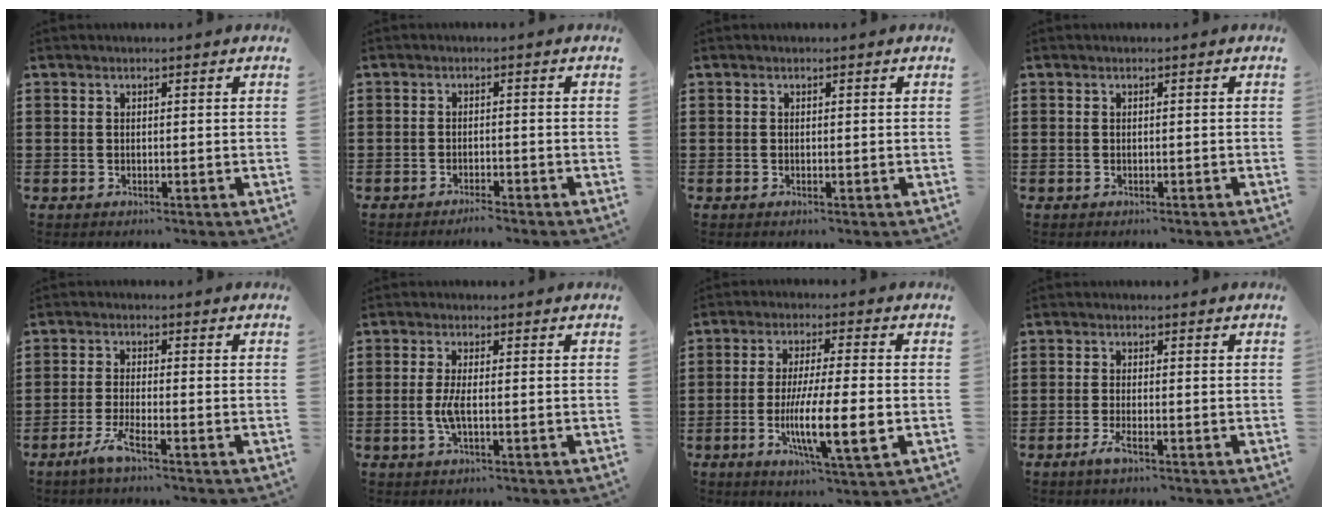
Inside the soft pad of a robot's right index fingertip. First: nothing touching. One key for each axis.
{"total": 1.7, "fx": -1.6, "fy": -0.1, "fz": 0.6, "tx": -0.012, "ty": 0.001, "tz": -0.031}
{"total": 0.0}
{"total": 0.0}
{"total": 4.0, "fx": -2.5, "fy": -0.2, "fz": 3.2, "tx": -0.074, "ty": -0.018, "tz": -0.047}
{"total": 3.3, "fx": -0.7, "fy": 0.7, "fz": 3.2, "tx": -0.079, "ty": -0.009, "tz": -0.020}
{"total": 11.6, "fx": -2.6, "fy": 1.6, "fz": 11.2, "tx": -0.212, "ty": -0.019, "tz": -0.045}
{"total": 2.5, "fx": -1.2, "fy": -0.1, "fz": 2.2, "tx": -0.050, "ty": -0.015, "tz": -0.025}